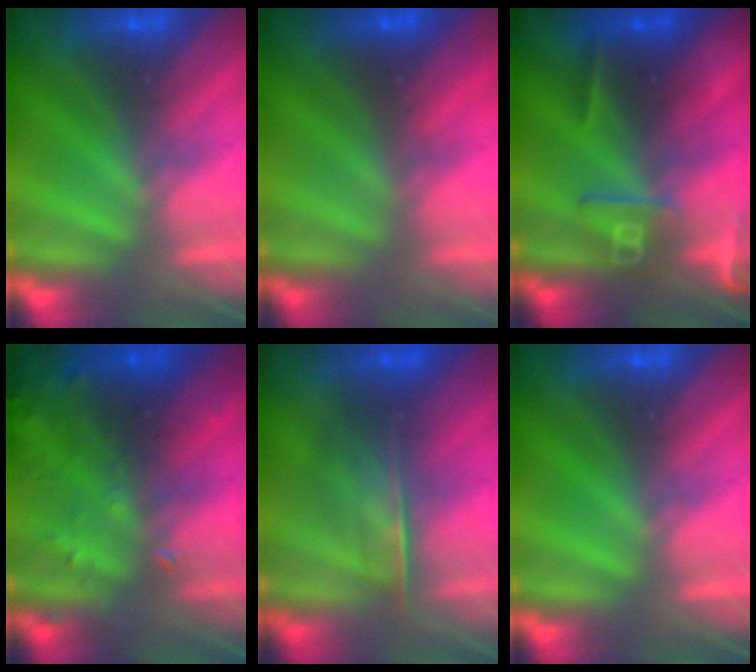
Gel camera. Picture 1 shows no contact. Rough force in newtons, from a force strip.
{"total": 5.1}
{"total": 2.7}
{"total": 6.5}
{"total": 2.1}
{"total": 0.0}